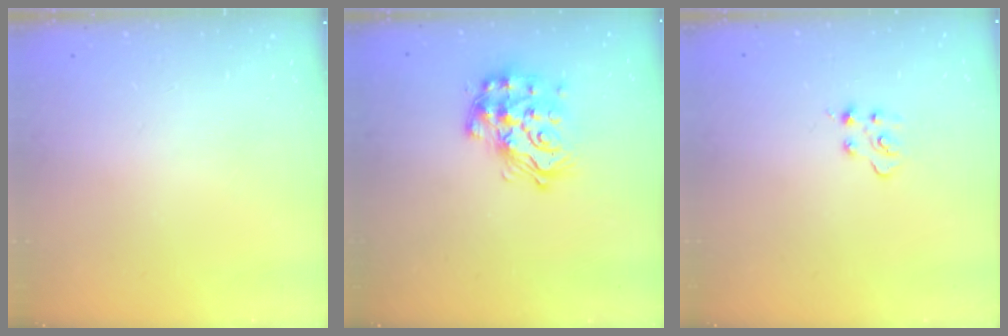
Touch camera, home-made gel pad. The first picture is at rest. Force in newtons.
{"total": 18.2, "press": 18.1, "slide": 1.0}
{"total": 3.3, "press": 3.3, "slide": 0.4}